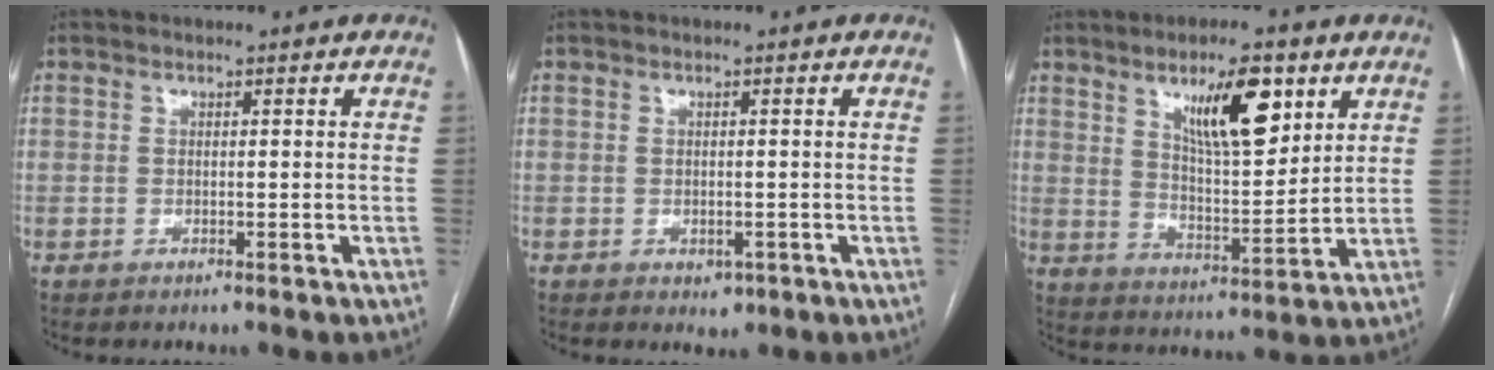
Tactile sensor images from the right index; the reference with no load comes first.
{"total": 1.8, "force": [-0.8, 1.3, 1.0], "torque": [-0.009, 0.001, -0.002]}
{"total": 11.8, "force": [6.2, 3.1, 9.5], "torque": [-0.160, -0.001, 0.109]}